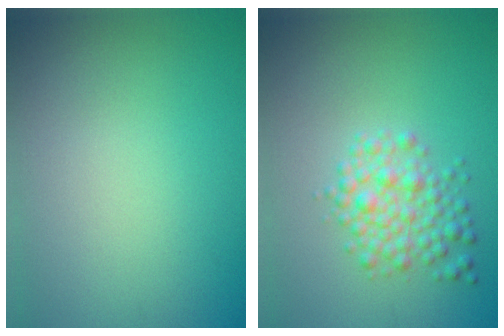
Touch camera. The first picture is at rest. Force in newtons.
{"total": 3.3, "press": 3.3, "slide": 0.1}